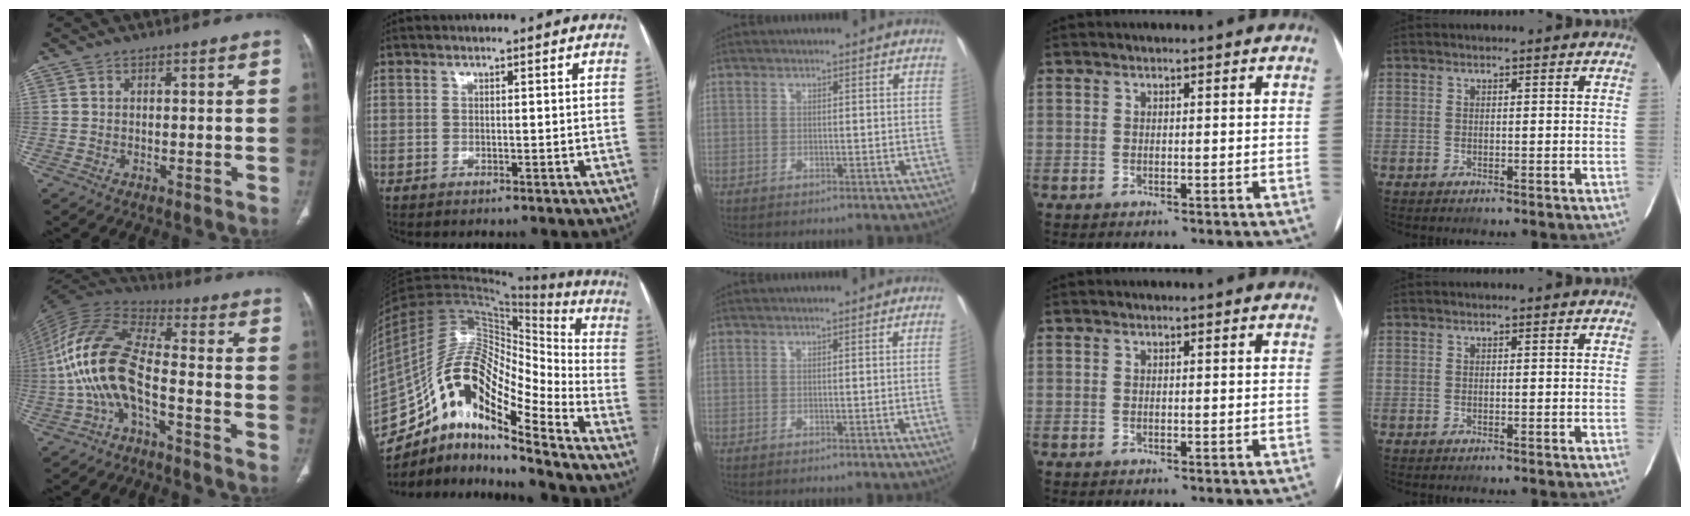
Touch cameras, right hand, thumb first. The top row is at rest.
{"thumb": {"total": 15.1, "force": [-4.2, 6.5, 12.9], "torque": [-0.272, 0.061, -0.089]}, "index": {"total": 21.2, "force": [-12.9, 5.9, 15.8], "torque": [-0.300, 0.036, -0.220]}, "middle": {"total": 1.6, "force": [-0.2, -0.4, 1.6], "torque": [-0.018, 0.001, 0.000]}}